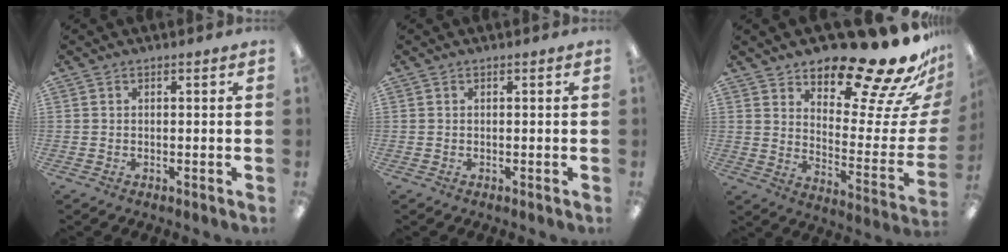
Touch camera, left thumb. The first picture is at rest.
{"total": 0.0}
{"total": 22.1, "force": [18.4, 6.2, 10.6], "torque": [-0.133, -0.138, 0.296]}